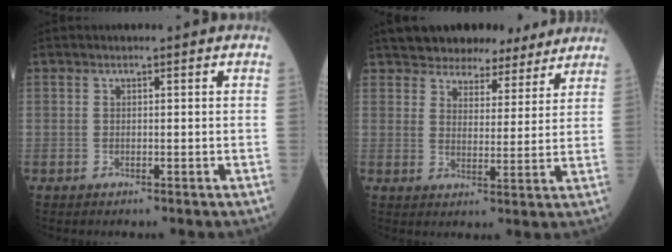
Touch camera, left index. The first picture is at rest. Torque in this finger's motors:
{"motor_torque": [-1.05, -1.09, -0.90, 0.16]}